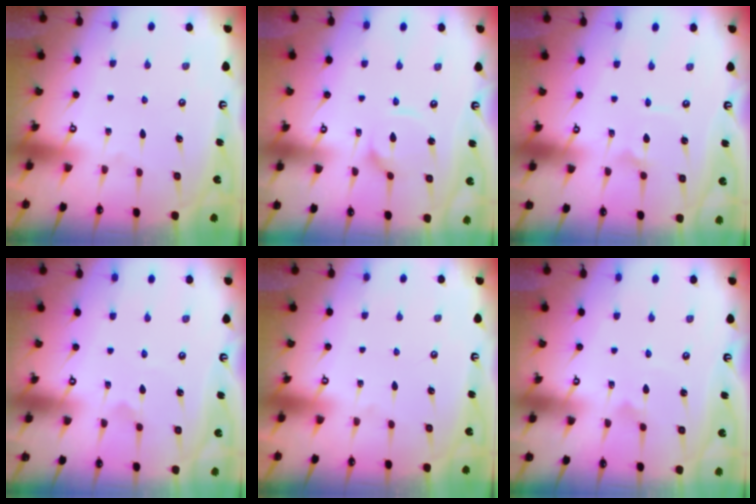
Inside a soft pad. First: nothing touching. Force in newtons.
{"total": 4.6, "press": 4.6, "slide": 0.4}
{"total": 2.2, "press": 2.2, "slide": 0.2}
{"total": 1.7, "press": 1.6, "slide": 0.2}
{"total": 0.0}
{"total": 1.7, "press": 1.7, "slide": 0.1}